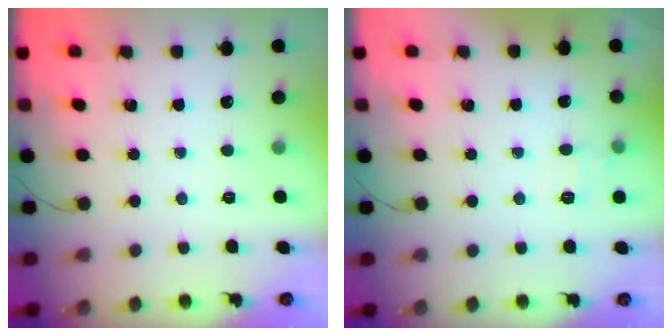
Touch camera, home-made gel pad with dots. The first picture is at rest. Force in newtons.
{"total": 6.9, "press": 6.7, "slide": 1.7}